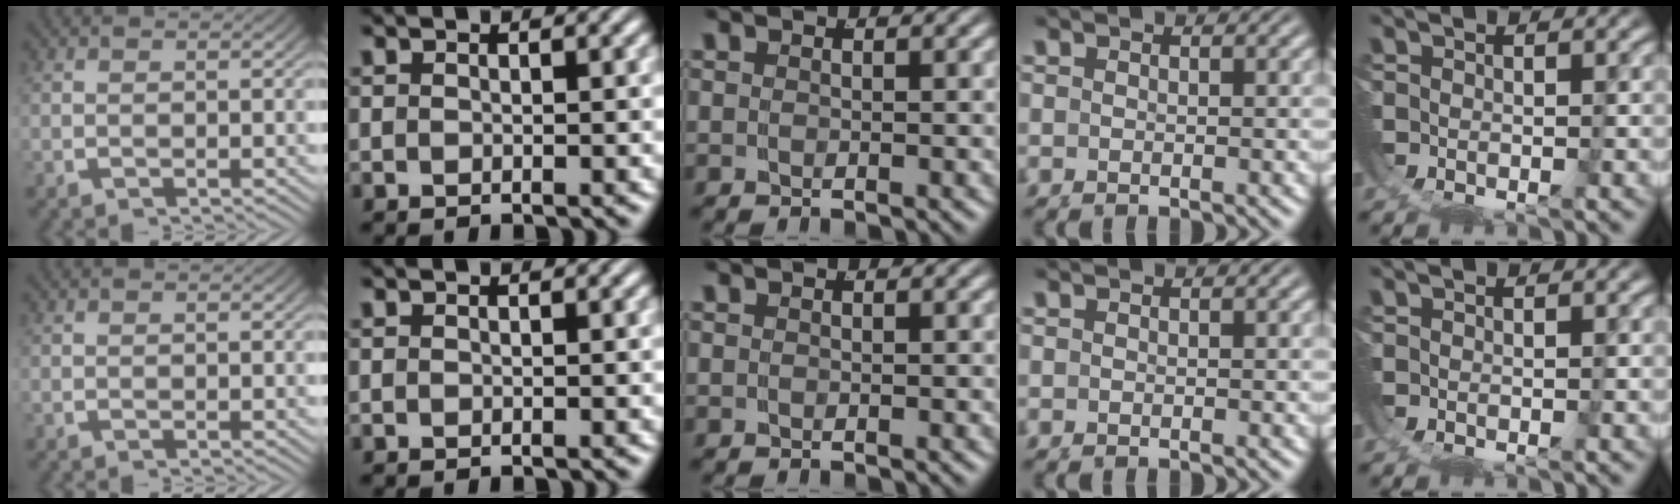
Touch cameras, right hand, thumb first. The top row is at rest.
{}